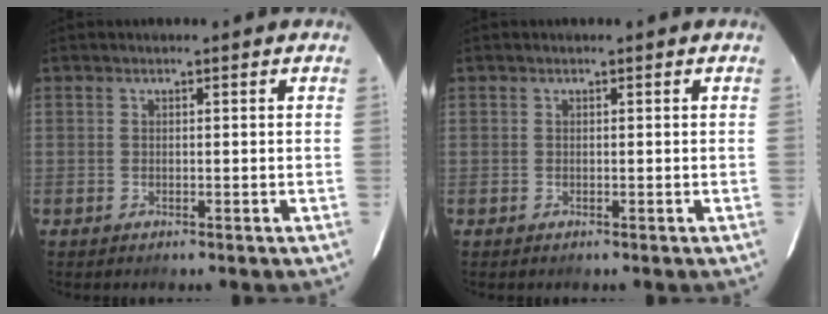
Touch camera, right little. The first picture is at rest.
{"total": 0.0}